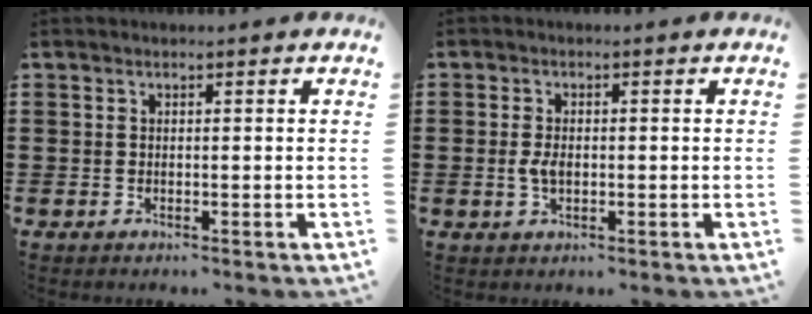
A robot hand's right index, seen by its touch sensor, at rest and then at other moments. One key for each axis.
{"total": 2.8, "fx": -0.2, "fy": 1.6, "fz": 2.3, "tx": -0.059, "ty": -0.001, "tz": -0.009}